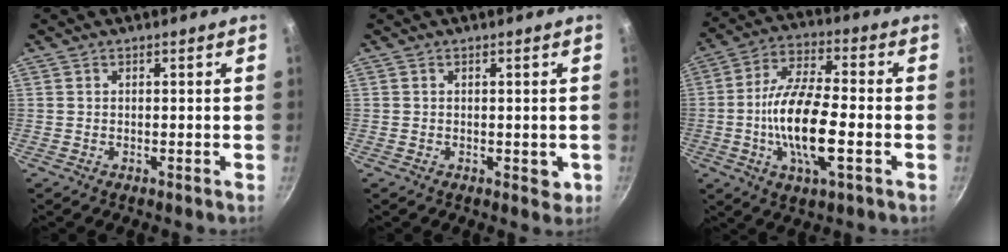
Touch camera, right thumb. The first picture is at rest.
{"total": 2.1, "force": [-0.2, 1.5, 1.5], "torque": [-0.014, -0.004, -0.002]}
{"total": 15.2, "force": [-3.2, 5.3, 13.9], "torque": [-0.257, 0.023, -0.068]}